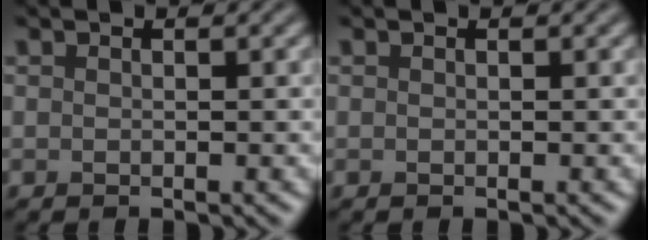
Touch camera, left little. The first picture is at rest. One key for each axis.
{"total": 0.0}